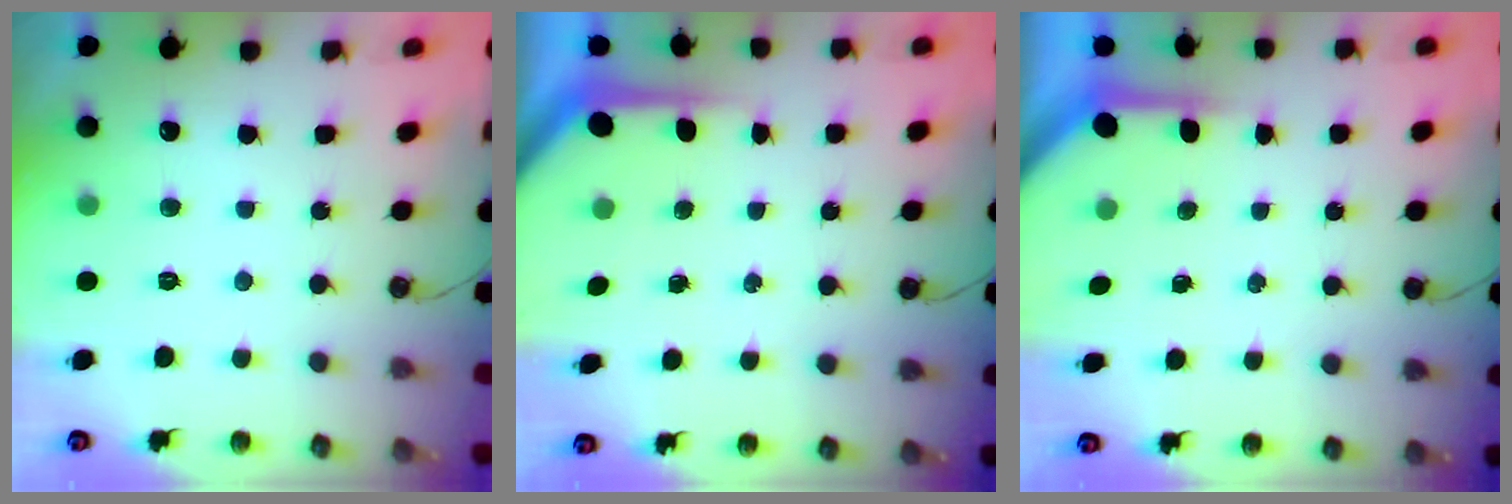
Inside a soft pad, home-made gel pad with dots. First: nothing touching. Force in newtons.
{"total": 3.8, "press": 3.8, "slide": 0.4}
{"total": 3.5, "press": 3.5, "slide": 0.3}